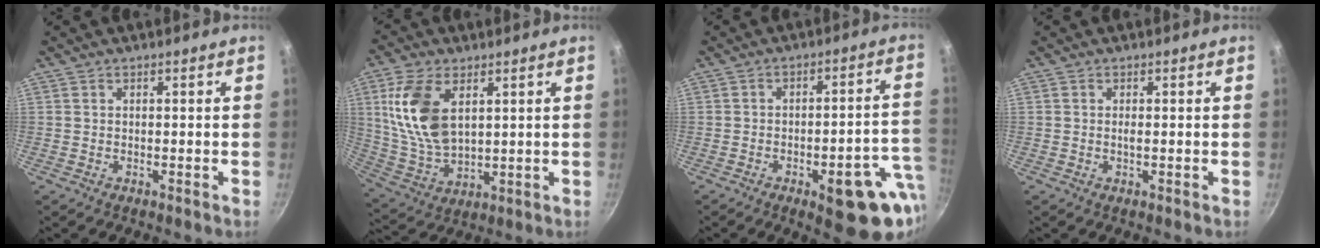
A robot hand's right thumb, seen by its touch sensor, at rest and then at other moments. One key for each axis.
{"total": 14.4, "fx": 4.3, "fy": 8.2, "fz": 11.0, "tx": -0.207, "ty": -0.019, "tz": 0.096}
{"total": 15.9, "fx": -6.1, "fy": 5.8, "fz": 13.5, "tx": -0.117, "ty": 0.034, "tz": -0.073}
{"total": 0.7, "fx": -0.1, "fy": 0.1, "fz": 0.7, "tx": -0.016, "ty": -0.001, "tz": -0.002}